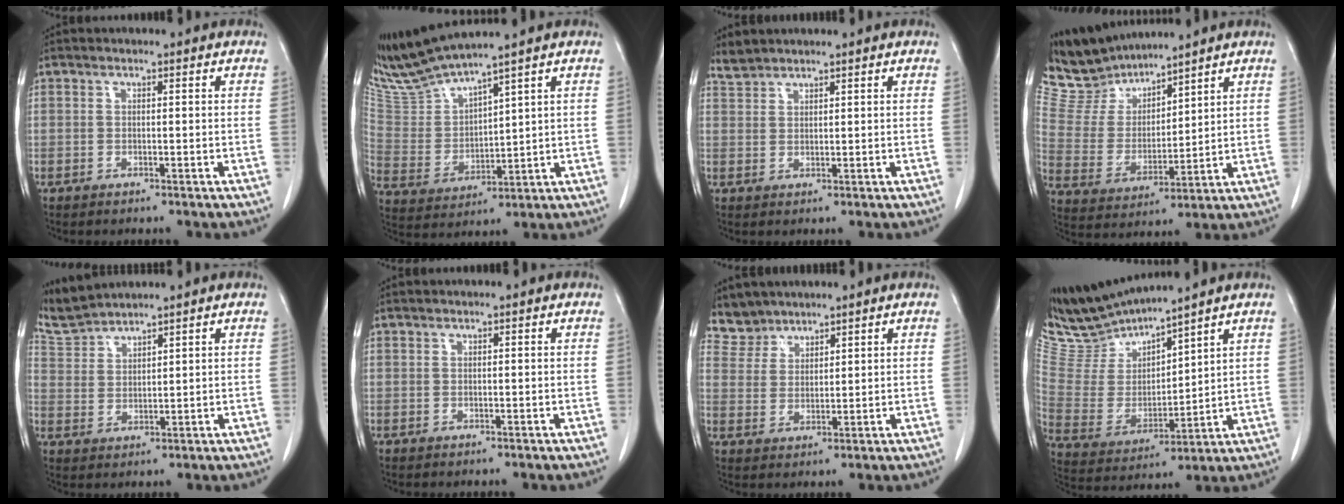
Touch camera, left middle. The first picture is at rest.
{"total": 8.9, "force": [8.5, -1.0, 2.4], "torque": [-0.069, -0.005, 0.189]}
{"total": 2.2, "force": [2.2, 0.2, -0.1], "torque": [-0.005, 0.006, 0.048]}
{"total": 9.8, "force": [9.5, 2.1, 0.8], "torque": [-0.039, 0.009, 0.209]}
{"total": 4.7, "force": [4.7, -0.6, -0.5], "torque": [-0.007, 0.005, 0.105]}
{"total": 0.0}
{"total": 4.2, "force": [3.8, 1.5, -0.7], "torque": [0.015, 0.007, 0.080]}
{"total": 9.9, "force": [9.8, 0.1, 1.3], "torque": [-0.051, -0.004, 0.218]}